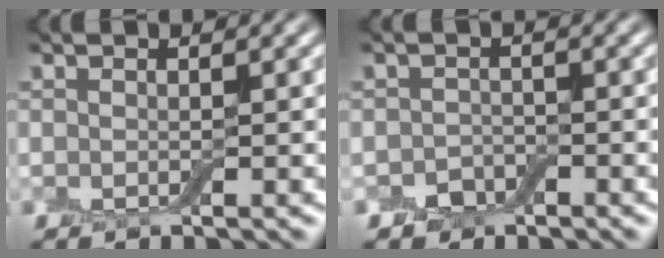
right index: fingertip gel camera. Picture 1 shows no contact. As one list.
[{"total": 1.8, "force": [-1.2, 1.2, 0.5], "torque": [-0.004, 0.003, -0.024]}]